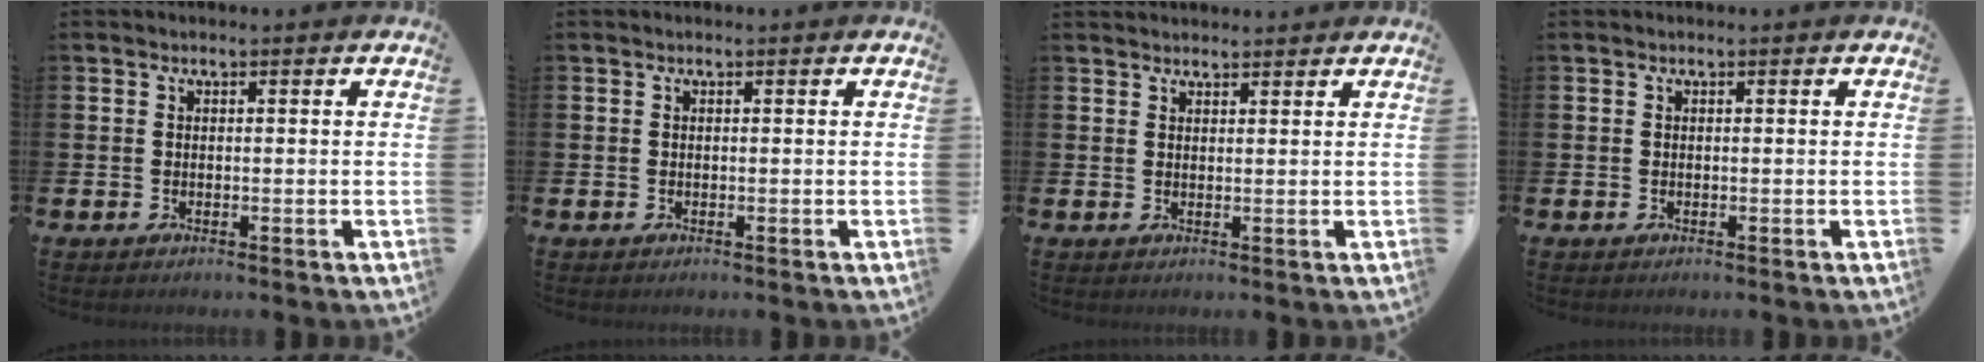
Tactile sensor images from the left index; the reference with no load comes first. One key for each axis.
{"total": 0.0}
{"total": 1.9, "fx": 1.8, "fy": 0.4, "fz": -0.1, "tx": 0.005, "ty": -0.006, "tz": 0.033}
{"total": 0.0}